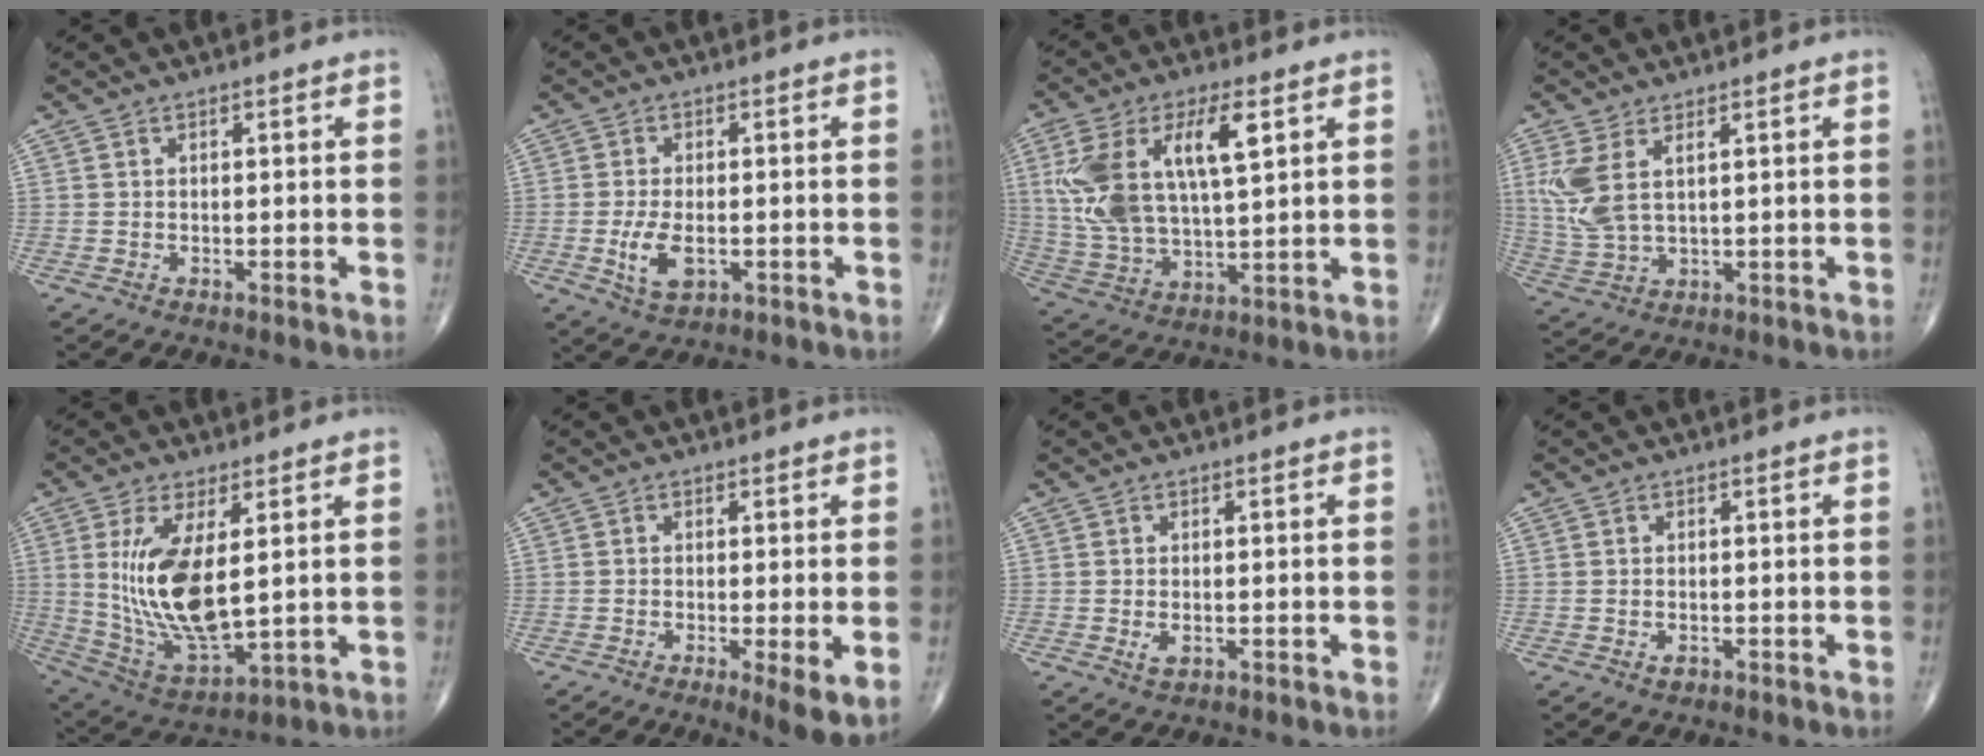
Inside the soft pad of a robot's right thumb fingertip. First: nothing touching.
{"total": 6.1, "force": [-1.4, 3.2, 5.1], "torque": [-0.099, -0.005, -0.019]}
{"total": 18.0, "force": [5.7, 7.9, 15.2], "torque": [-0.300, -0.005, 0.112]}
{"total": 7.8, "force": [2.6, 3.6, 6.5], "torque": [-0.159, -0.009, 0.064]}
{"total": 15.9, "force": [2.6, 6.5, 14.2], "torque": [-0.281, -0.026, 0.069]}
{"total": 5.5, "force": [-1.1, 1.1, 5.3], "torque": [-0.088, -0.018, -0.021]}
{"total": 2.1, "force": [-0.4, 1.2, 1.6], "torque": [-0.029, -0.004, -0.006]}
{"total": 1.2, "force": [-0.5, 0.8, 0.8], "torque": [-0.011, 0.002, -0.007]}